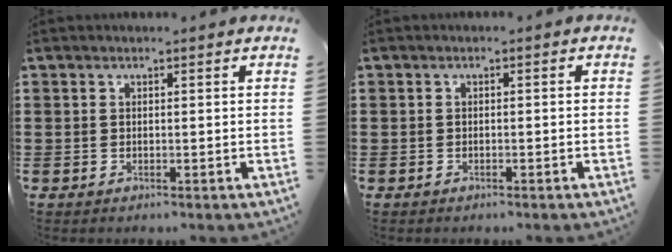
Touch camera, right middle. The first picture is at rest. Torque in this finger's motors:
{"motor_torque": [0.04, 0.04, 0.03, 0.01]}